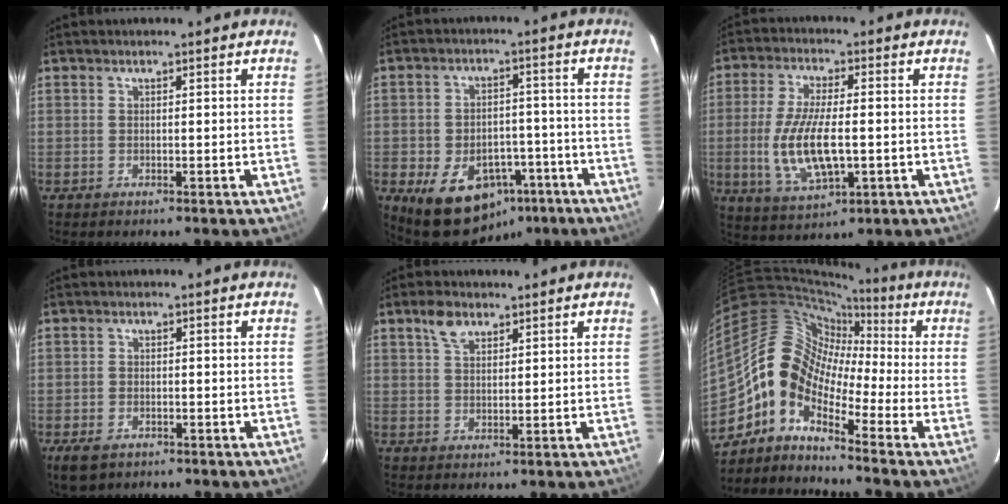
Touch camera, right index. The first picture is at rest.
{"total": 13.4, "force": [-7.5, 9.3, 6.2], "torque": [-0.127, 0.021, -0.082]}
{"total": 12.7, "force": [-1.7, 4.8, 11.7], "torque": [-0.239, -0.012, -0.026]}
{"total": 4.6, "force": [-2.7, 2.9, 2.3], "torque": [-0.056, -0.011, -0.046]}
{"total": 4.3, "force": [2.7, 2.4, 2.3], "torque": [-0.041, 0.011, 0.051]}
{"total": 9.8, "force": [-4.5, 6.1, 6.2], "torque": [-0.096, 0.029, -0.116]}